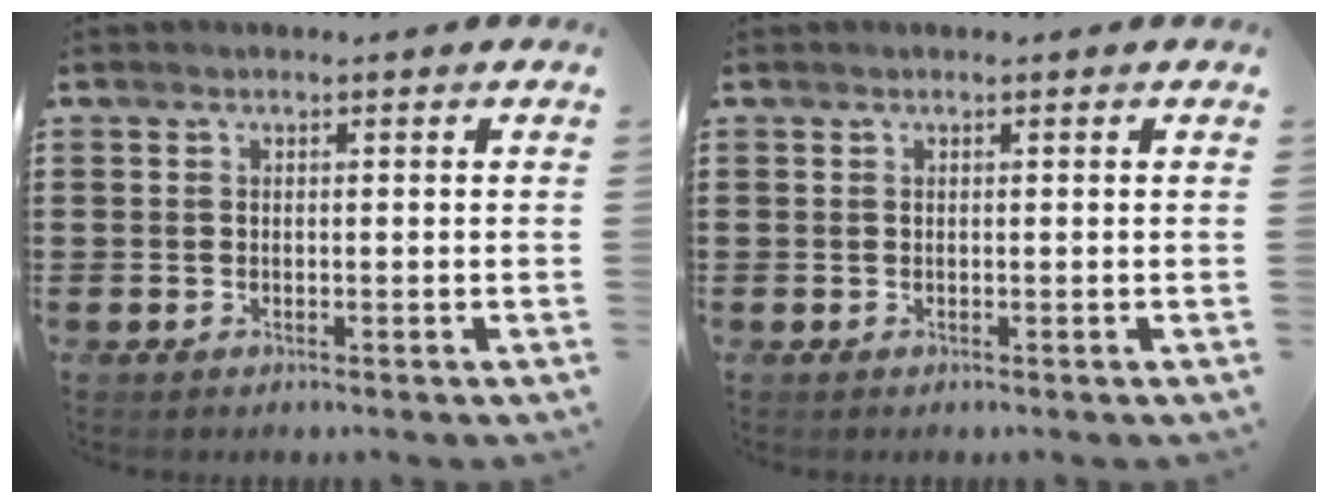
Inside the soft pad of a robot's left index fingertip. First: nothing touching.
{"total": 0.0}